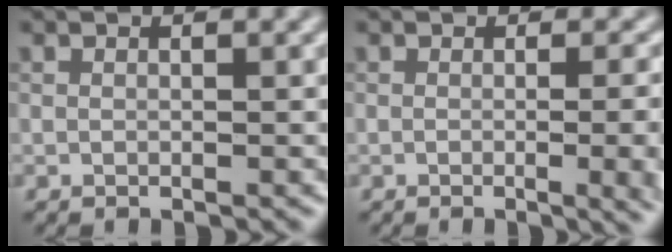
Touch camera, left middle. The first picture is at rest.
{"total": 7.6, "force": [-0.9, 3.7, 6.6], "torque": [-0.023, 0.015, 0.004]}